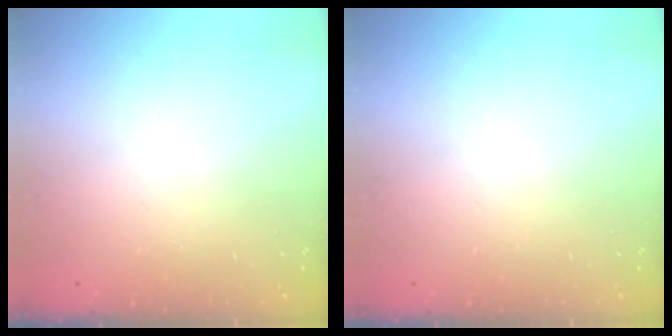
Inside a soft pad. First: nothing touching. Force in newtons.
{"total": 0.0}